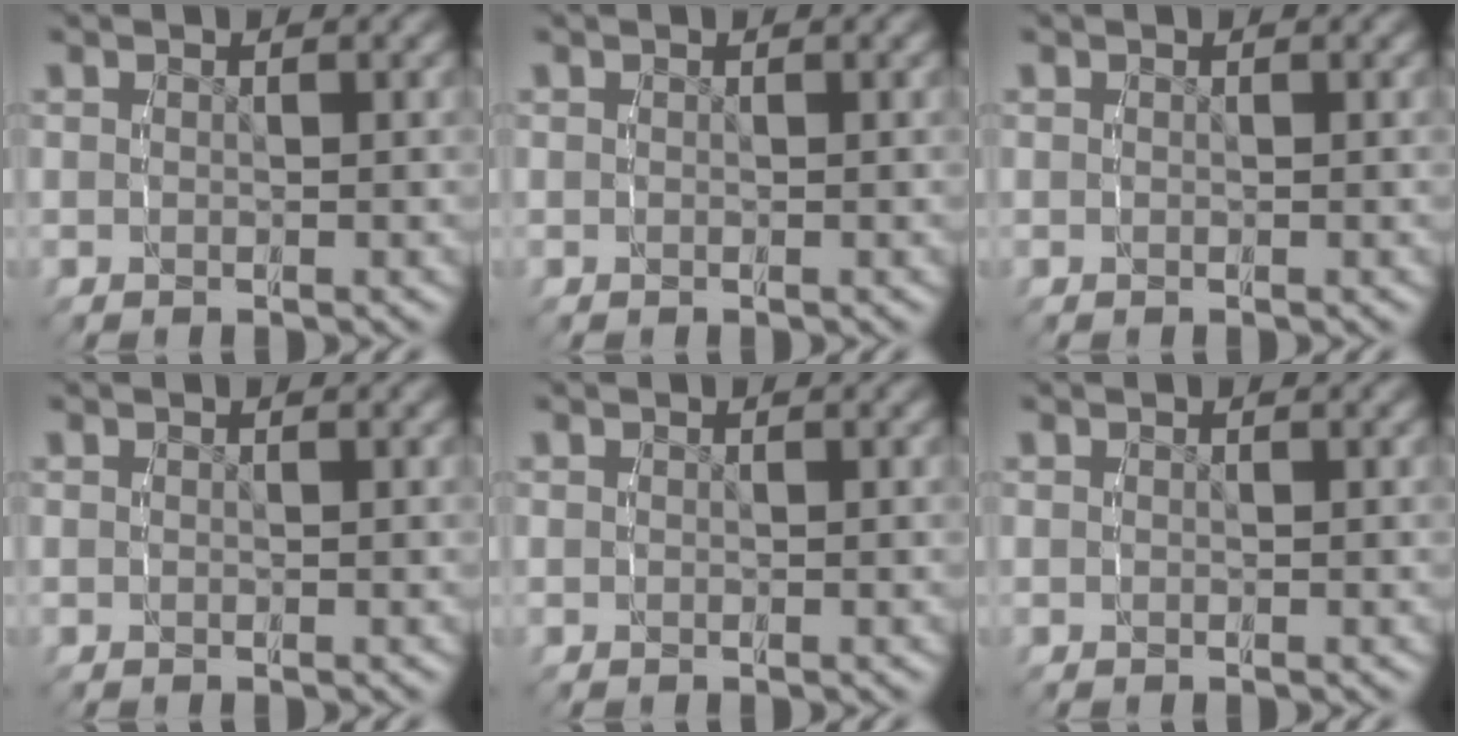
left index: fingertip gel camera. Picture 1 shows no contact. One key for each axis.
{"total": 0.0}
{"total": 0.0}
{"total": 0.0}
{"total": 0.0}
{"total": 0.0}